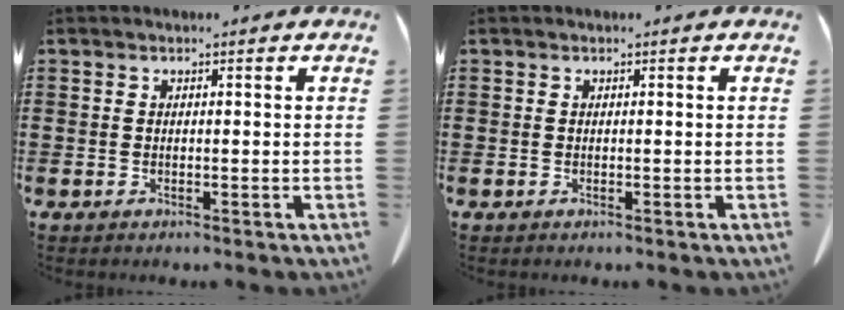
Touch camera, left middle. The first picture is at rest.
{"total": 0.0}